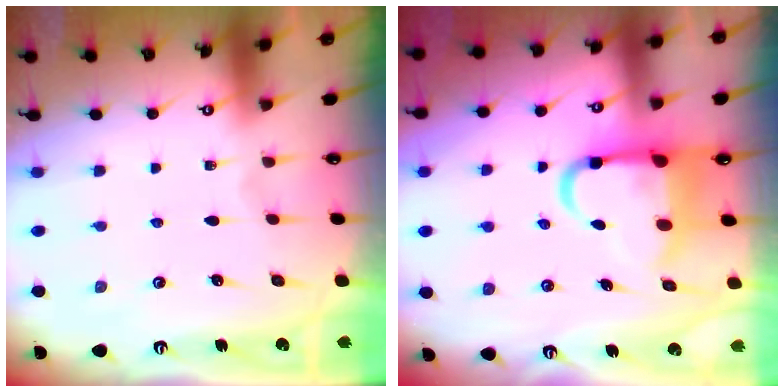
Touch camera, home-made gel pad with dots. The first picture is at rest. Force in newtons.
{"total": 9.8, "press": 9.5, "slide": 2.2}